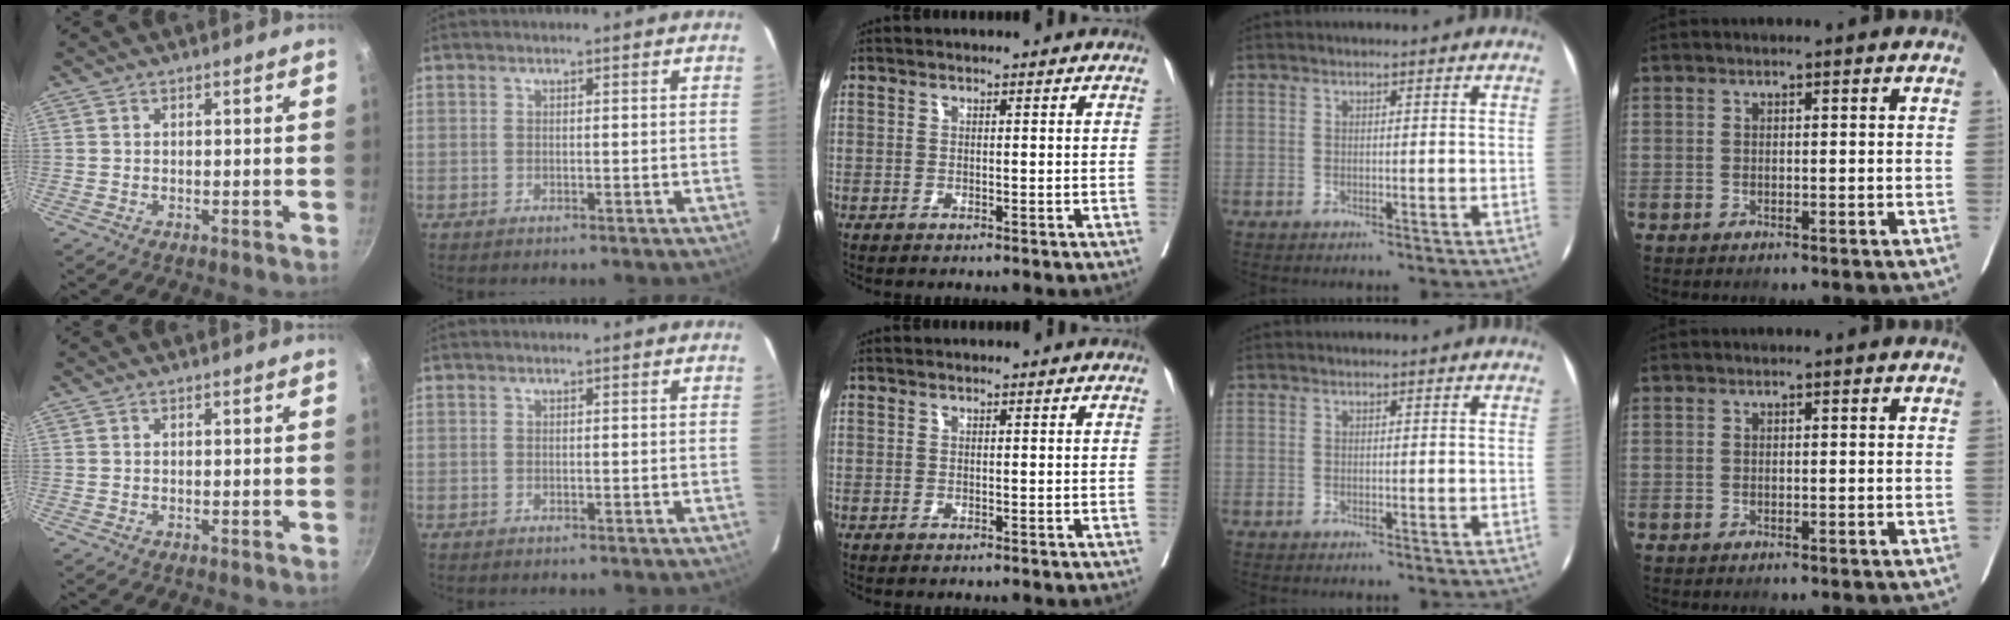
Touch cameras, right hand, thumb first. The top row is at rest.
{}